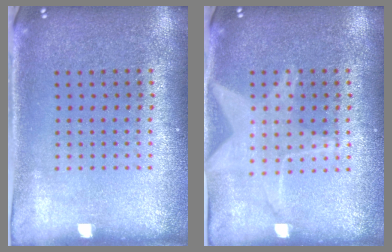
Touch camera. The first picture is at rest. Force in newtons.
{"total": 1.5, "press": 1.5, "slide": 0.2}